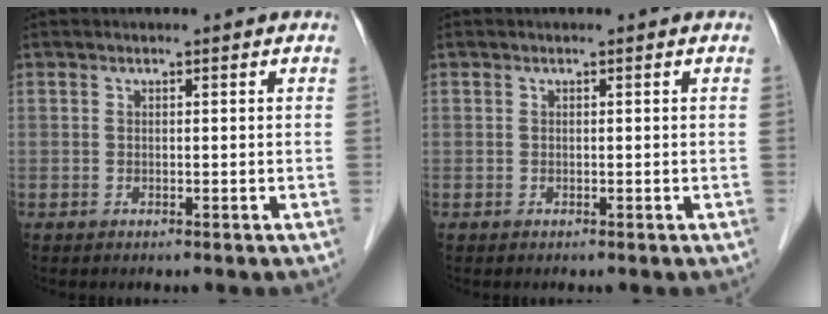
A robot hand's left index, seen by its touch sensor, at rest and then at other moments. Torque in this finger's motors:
{"motor_torque": [0.00, 0.00, 0.00, 0.00]}